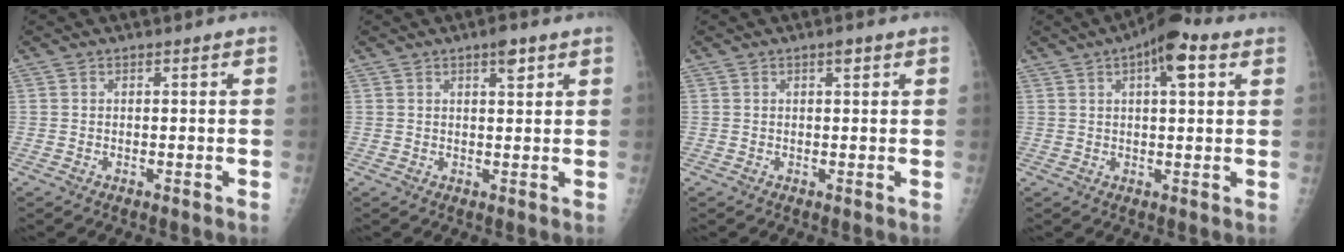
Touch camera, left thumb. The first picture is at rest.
{"total": 2.9, "force": [1.8, 1.0, 2.0], "torque": [-0.020, -0.009, 0.026]}
{"total": 1.1, "force": [0.7, 0.4, 0.8], "torque": [-0.005, -0.001, 0.009]}
{"total": 8.5, "force": [3.8, 3.2, 6.9], "torque": [-0.089, 0.003, 0.052]}